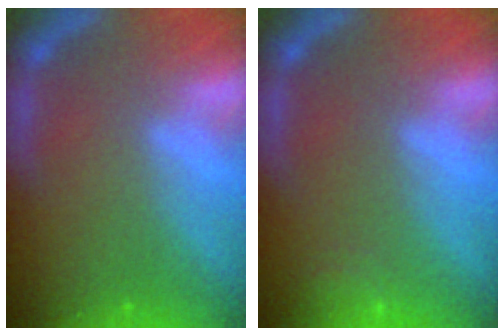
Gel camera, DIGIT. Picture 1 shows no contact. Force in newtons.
{"total": 2.5}